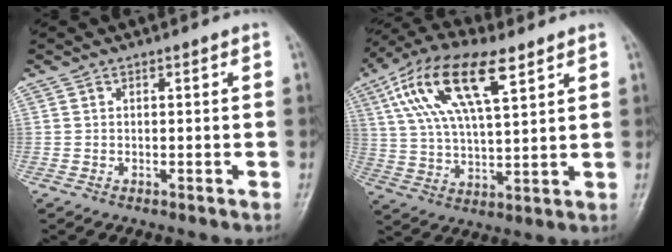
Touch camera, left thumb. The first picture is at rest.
{"total": 17.1, "force": [7.9, 6.8, 13.6], "torque": [-0.250, -0.003, 0.145]}